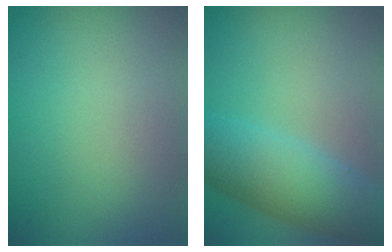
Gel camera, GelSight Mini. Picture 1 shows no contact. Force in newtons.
{"total": 7.3, "press": 7.3, "slide": 0.3}